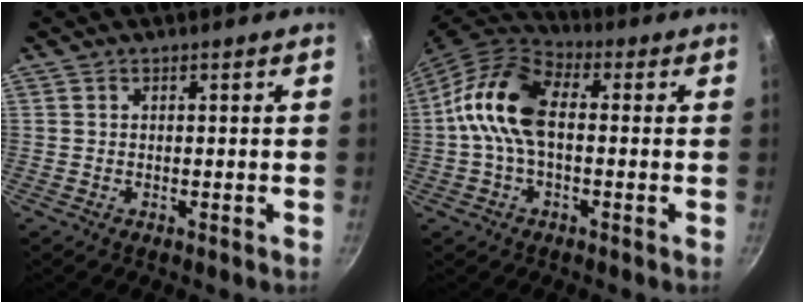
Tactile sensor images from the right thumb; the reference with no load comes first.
{"total": 13.5, "force": [0.2, 8.0, 10.9], "torque": [-0.191, 0.038, -0.018]}